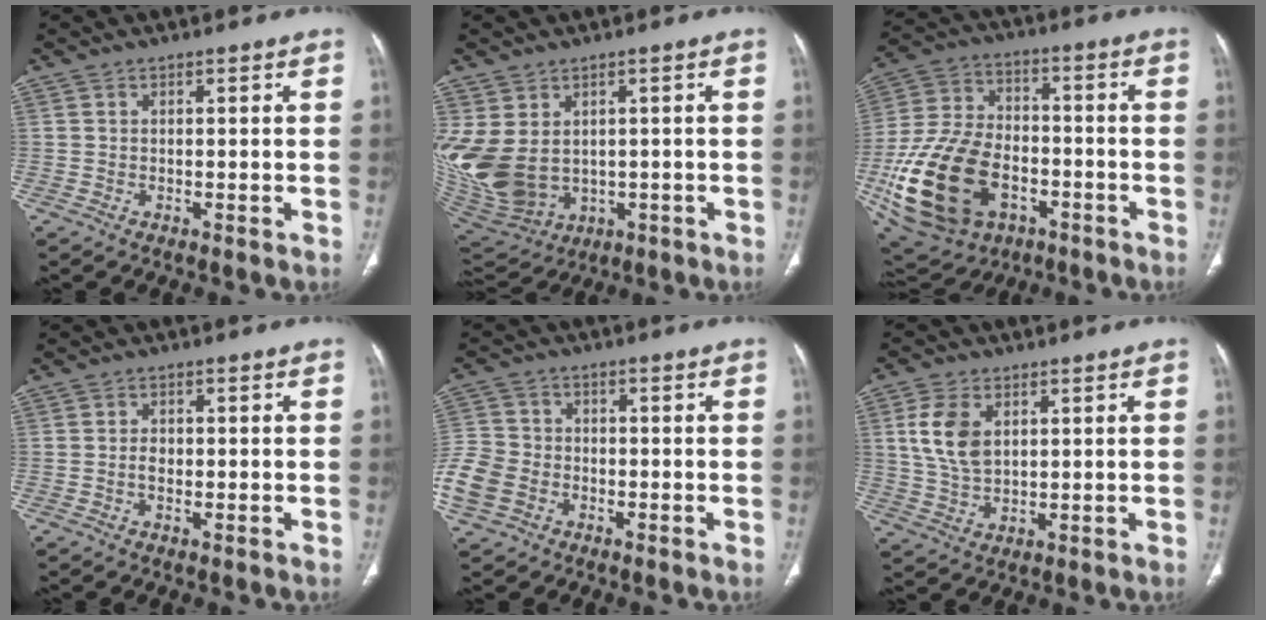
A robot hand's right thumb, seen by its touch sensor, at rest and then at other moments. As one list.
[{"total": 15.7, "force": [0.0, 11.9, 10.2], "torque": [-0.238, -0.008, 0.042]}, {"total": 25.1, "force": [-7.9, 16.7, 17.0], "torque": [-0.348, 0.025, -0.117]}, {"total": 1.9, "force": [-0.5, 1.2, 1.5], "torque": [-0.027, 0.004, -0.010]}, {"total": 9.7, "force": [-3.7, 7.6, 4.9], "torque": [-0.108, 0.018, -0.073]}, {"total": 8.2, "force": [2.3, 5.2, 5.9], "torque": [-0.111, -0.004, 0.051]}]